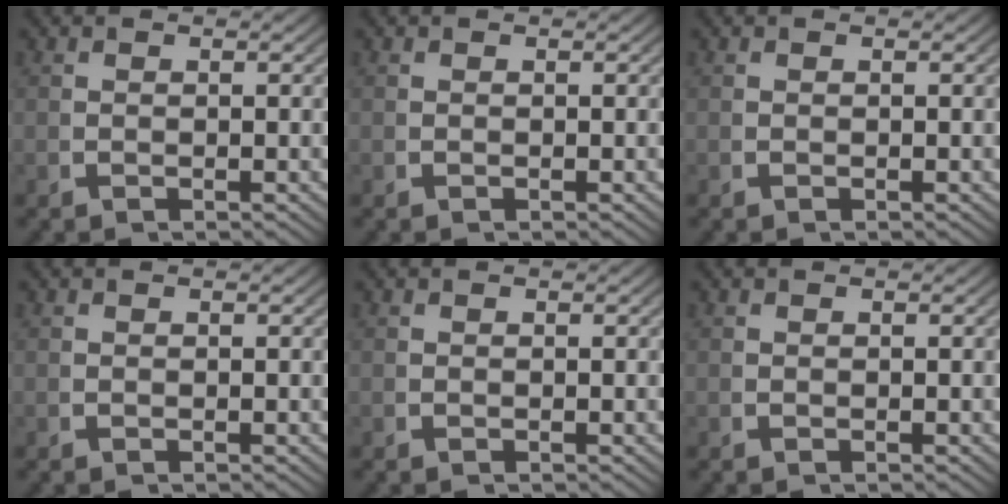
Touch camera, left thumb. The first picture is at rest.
{"total": 0.0}
{"total": 0.0}
{"total": 0.0}
{"total": 0.0}
{"total": 0.0}